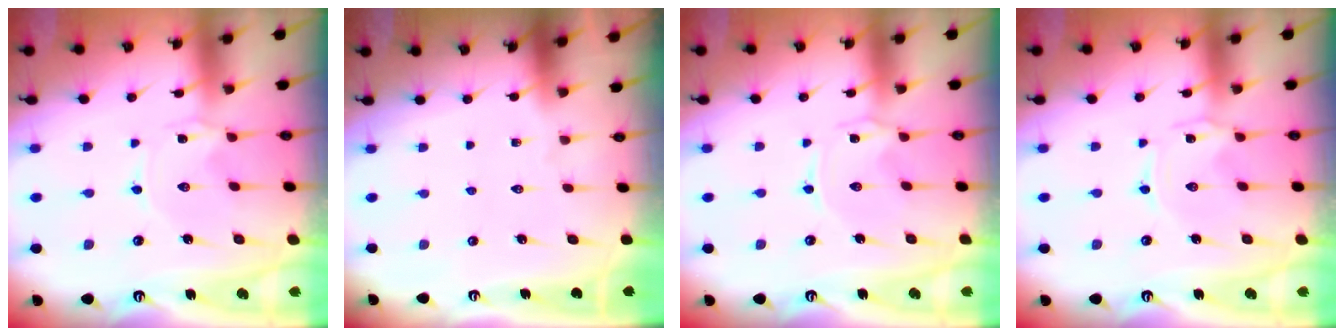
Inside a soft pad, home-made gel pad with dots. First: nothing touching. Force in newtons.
{"total": 0.0}
{"total": 0.6, "press": 0.6, "slide": 0.0}
{"total": 0.8, "press": 0.7, "slide": 0.1}